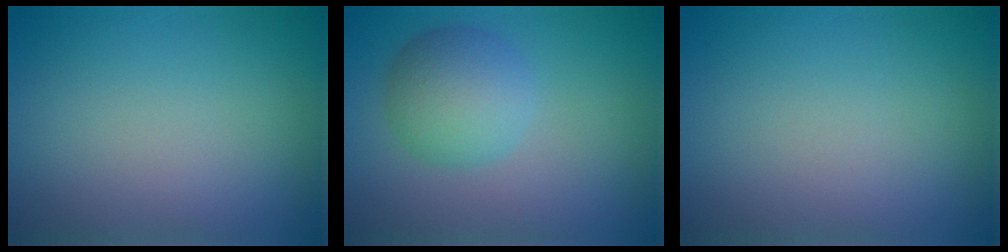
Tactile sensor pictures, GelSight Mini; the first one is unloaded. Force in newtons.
{"total": 4.5, "press": 4.5, "slide": 0.1}
{"total": 0.0}